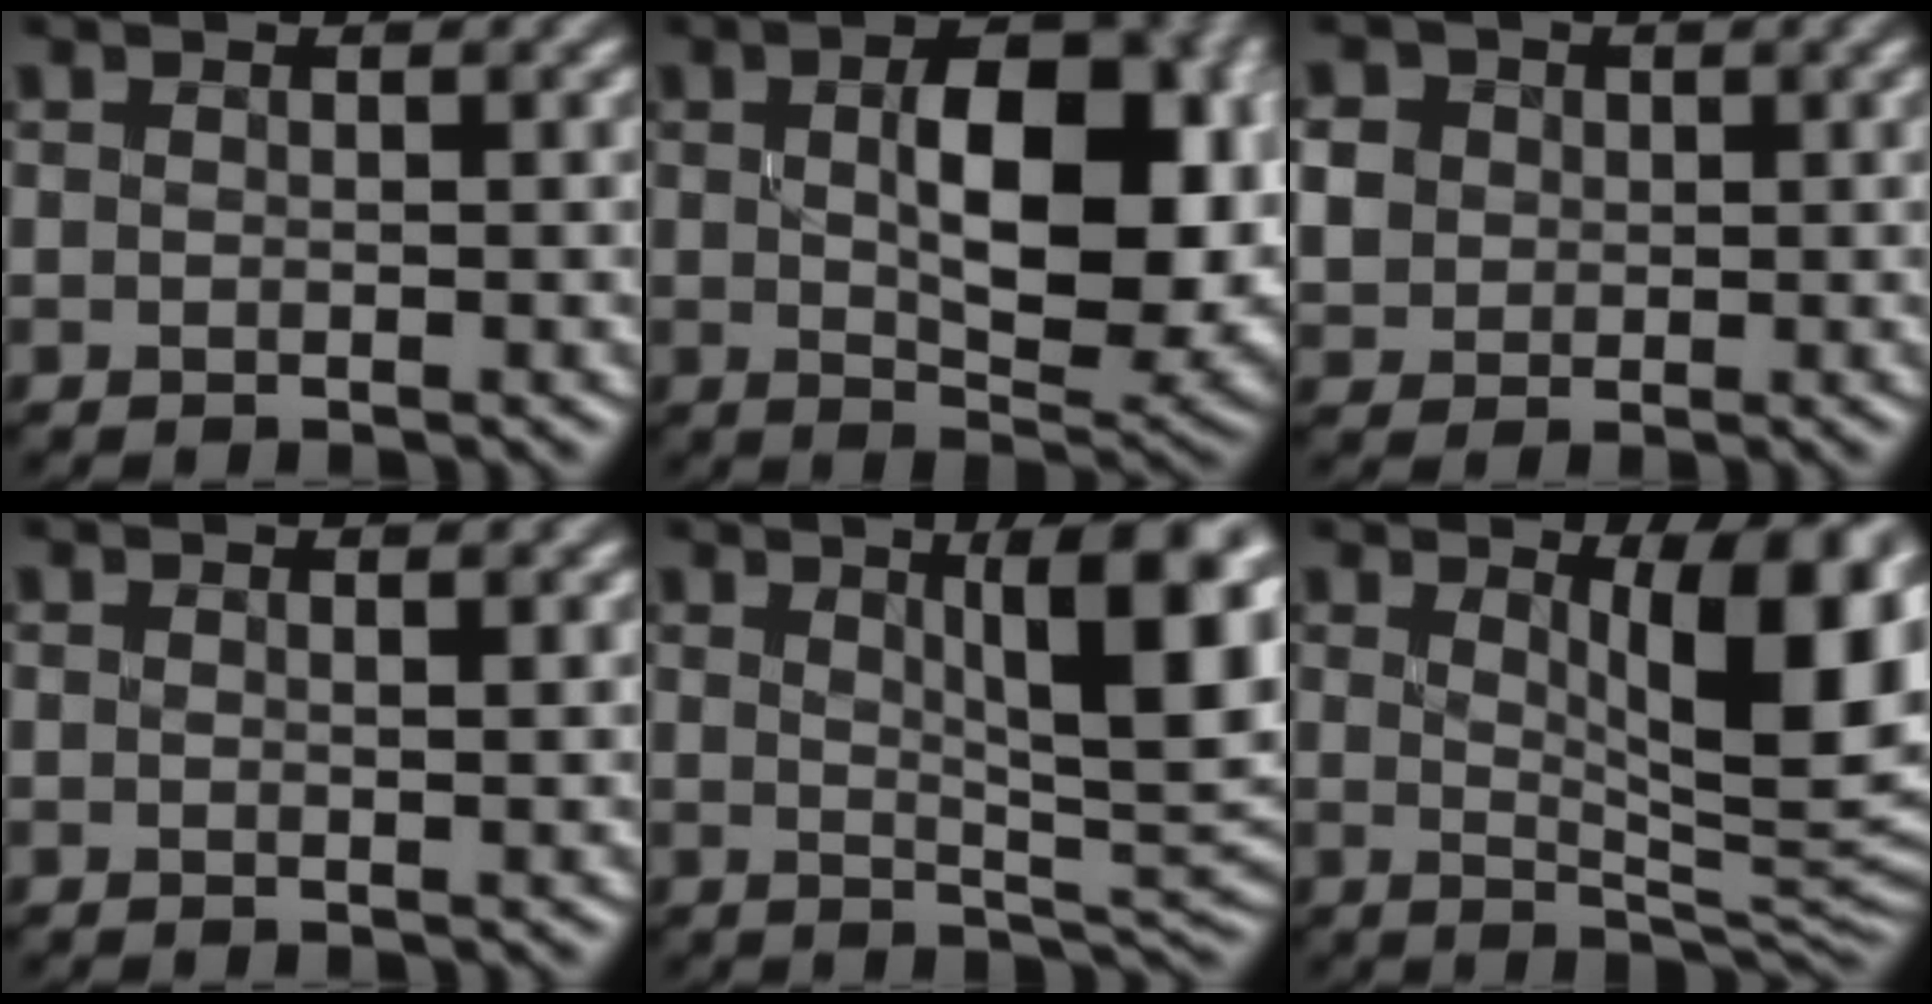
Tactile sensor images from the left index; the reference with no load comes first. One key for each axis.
{"total": 9.8, "fx": 0.7, "fy": 4.5, "fz": 8.6, "tx": -0.131, "ty": -0.001, "tz": 0.024}
{"total": 3.7, "fx": 0.8, "fy": 3.3, "fz": 1.4, "tx": -0.073, "ty": 0.016, "tz": 0.028}
{"total": 1.0, "fx": 0.6, "fy": 0.3, "fz": 0.8, "tx": -0.007, "ty": 0.004, "tz": 0.000}
{"total": 10.0, "fx": 3.2, "fy": 2.4, "fz": 9.1, "tx": -0.112, "ty": 0.006, "tz": 0.053}
{"total": 10.9, "fx": 3.2, "fy": 3.2, "fz": 9.9, "tx": -0.104, "ty": 0.000, "tz": 0.051}